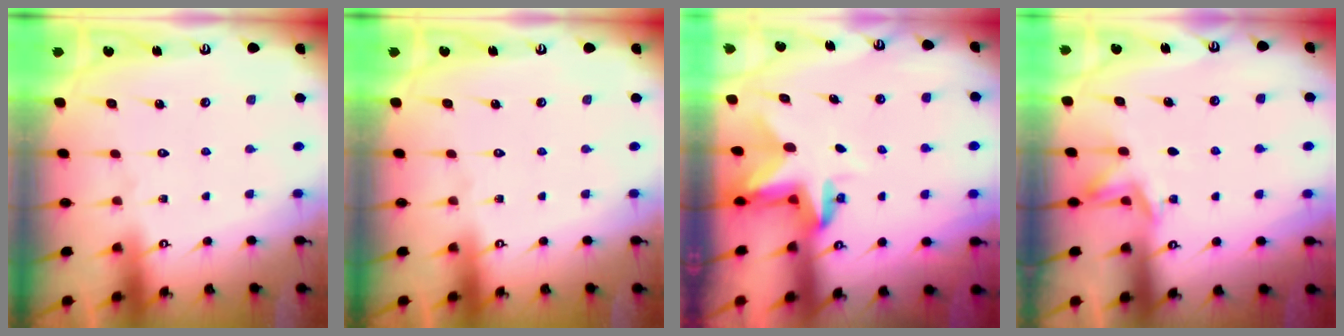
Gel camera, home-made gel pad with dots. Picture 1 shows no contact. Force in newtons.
{"total": 0.0}
{"total": 3.0, "press": 2.9, "slide": 0.5}
{"total": 4.1, "press": 3.8, "slide": 1.5}